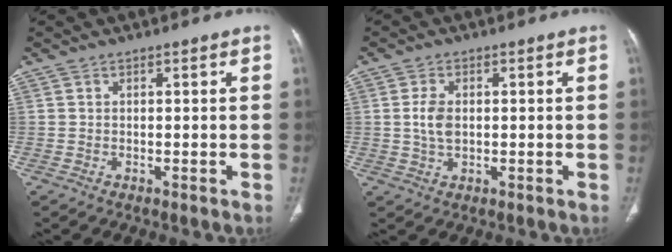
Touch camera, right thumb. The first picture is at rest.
{"total": 4.3, "force": [0.3, 2.6, 3.4], "torque": [-0.071, 0.002, 0.006]}